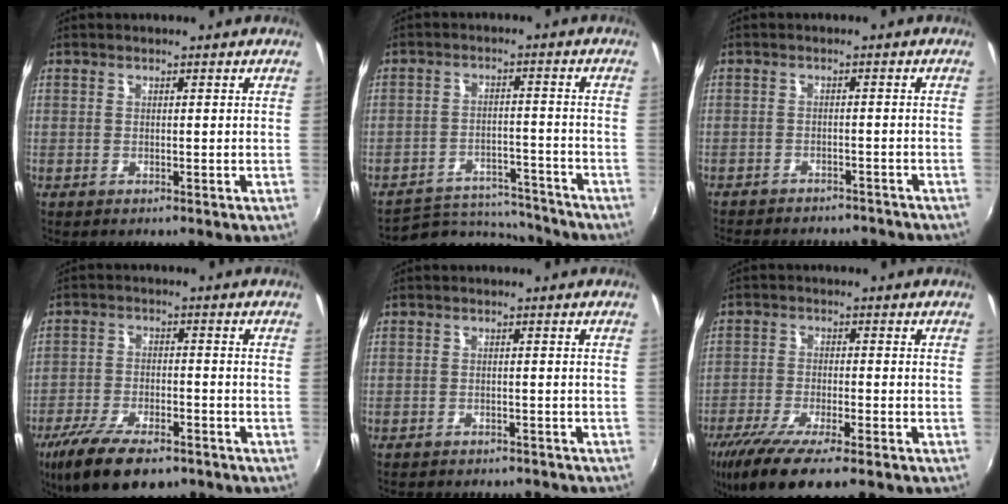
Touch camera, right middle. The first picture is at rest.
{"total": 11.7, "force": [-11.1, 3.1, 1.8], "torque": [-0.047, 0.022, -0.156]}
{"total": 12.7, "force": [-11.1, 4.0, 4.5], "torque": [-0.102, -0.012, -0.146]}
{"total": 14.3, "force": [-10.0, 5.3, 8.7], "torque": [-0.190, -0.036, -0.172]}
{"total": 8.8, "force": [-7.9, 2.3, 3.1], "torque": [-0.073, -0.013, -0.105]}
{"total": 12.8, "force": [-9.1, 2.3, 8.7], "torque": [-0.183, -0.045, -0.159]}